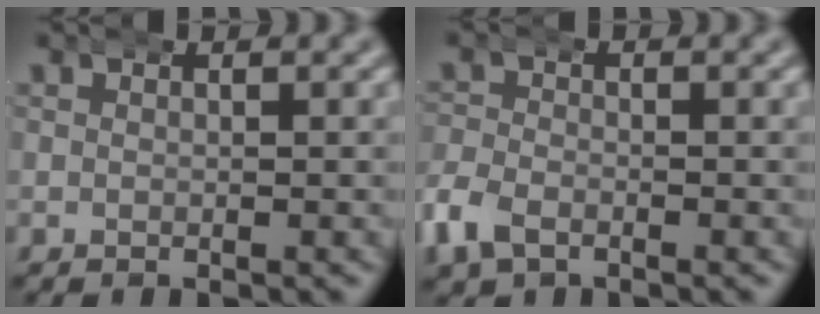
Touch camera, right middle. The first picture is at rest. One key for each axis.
{"total": 3.1, "fx": -1.6, "fy": 2.2, "fz": 1.5, "tx": -0.047, "ty": -0.007, "tz": -0.028}